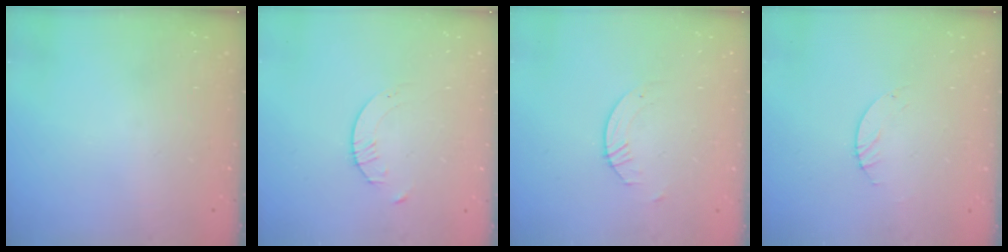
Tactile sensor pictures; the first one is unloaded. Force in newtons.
{"total": 1.6, "press": 1.6, "slide": 0.2}
{"total": 0.8, "press": 0.8, "slide": 0.2}
{"total": 0.9, "press": 0.8, "slide": 0.2}